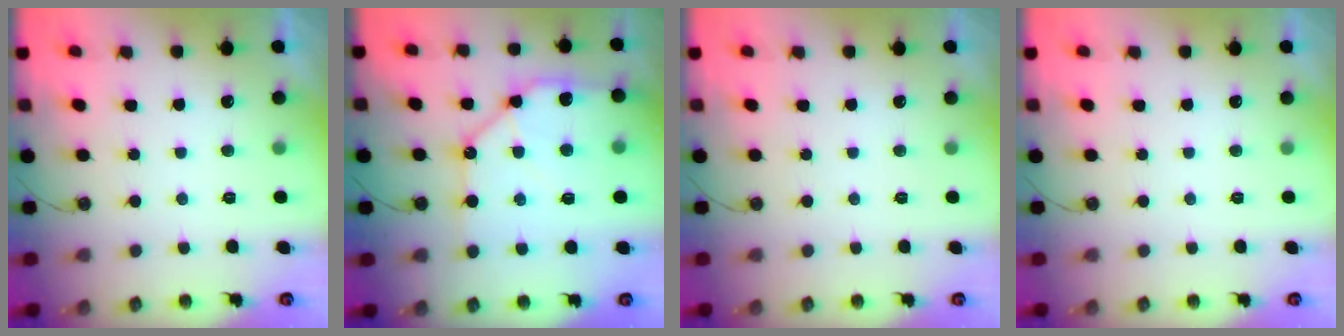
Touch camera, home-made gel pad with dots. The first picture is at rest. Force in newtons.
{"total": 12.9, "press": 12.8, "slide": 1.5}
{"total": 0.0}
{"total": 0.0}